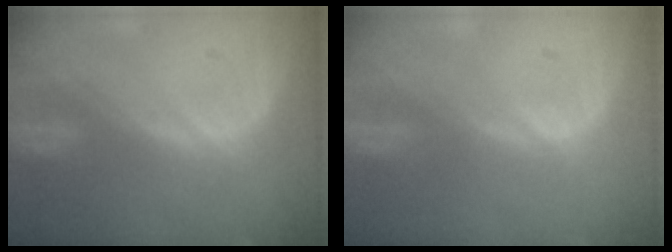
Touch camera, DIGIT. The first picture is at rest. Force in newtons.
{"total": 0.6, "press": 0.1, "slide": 0.6}